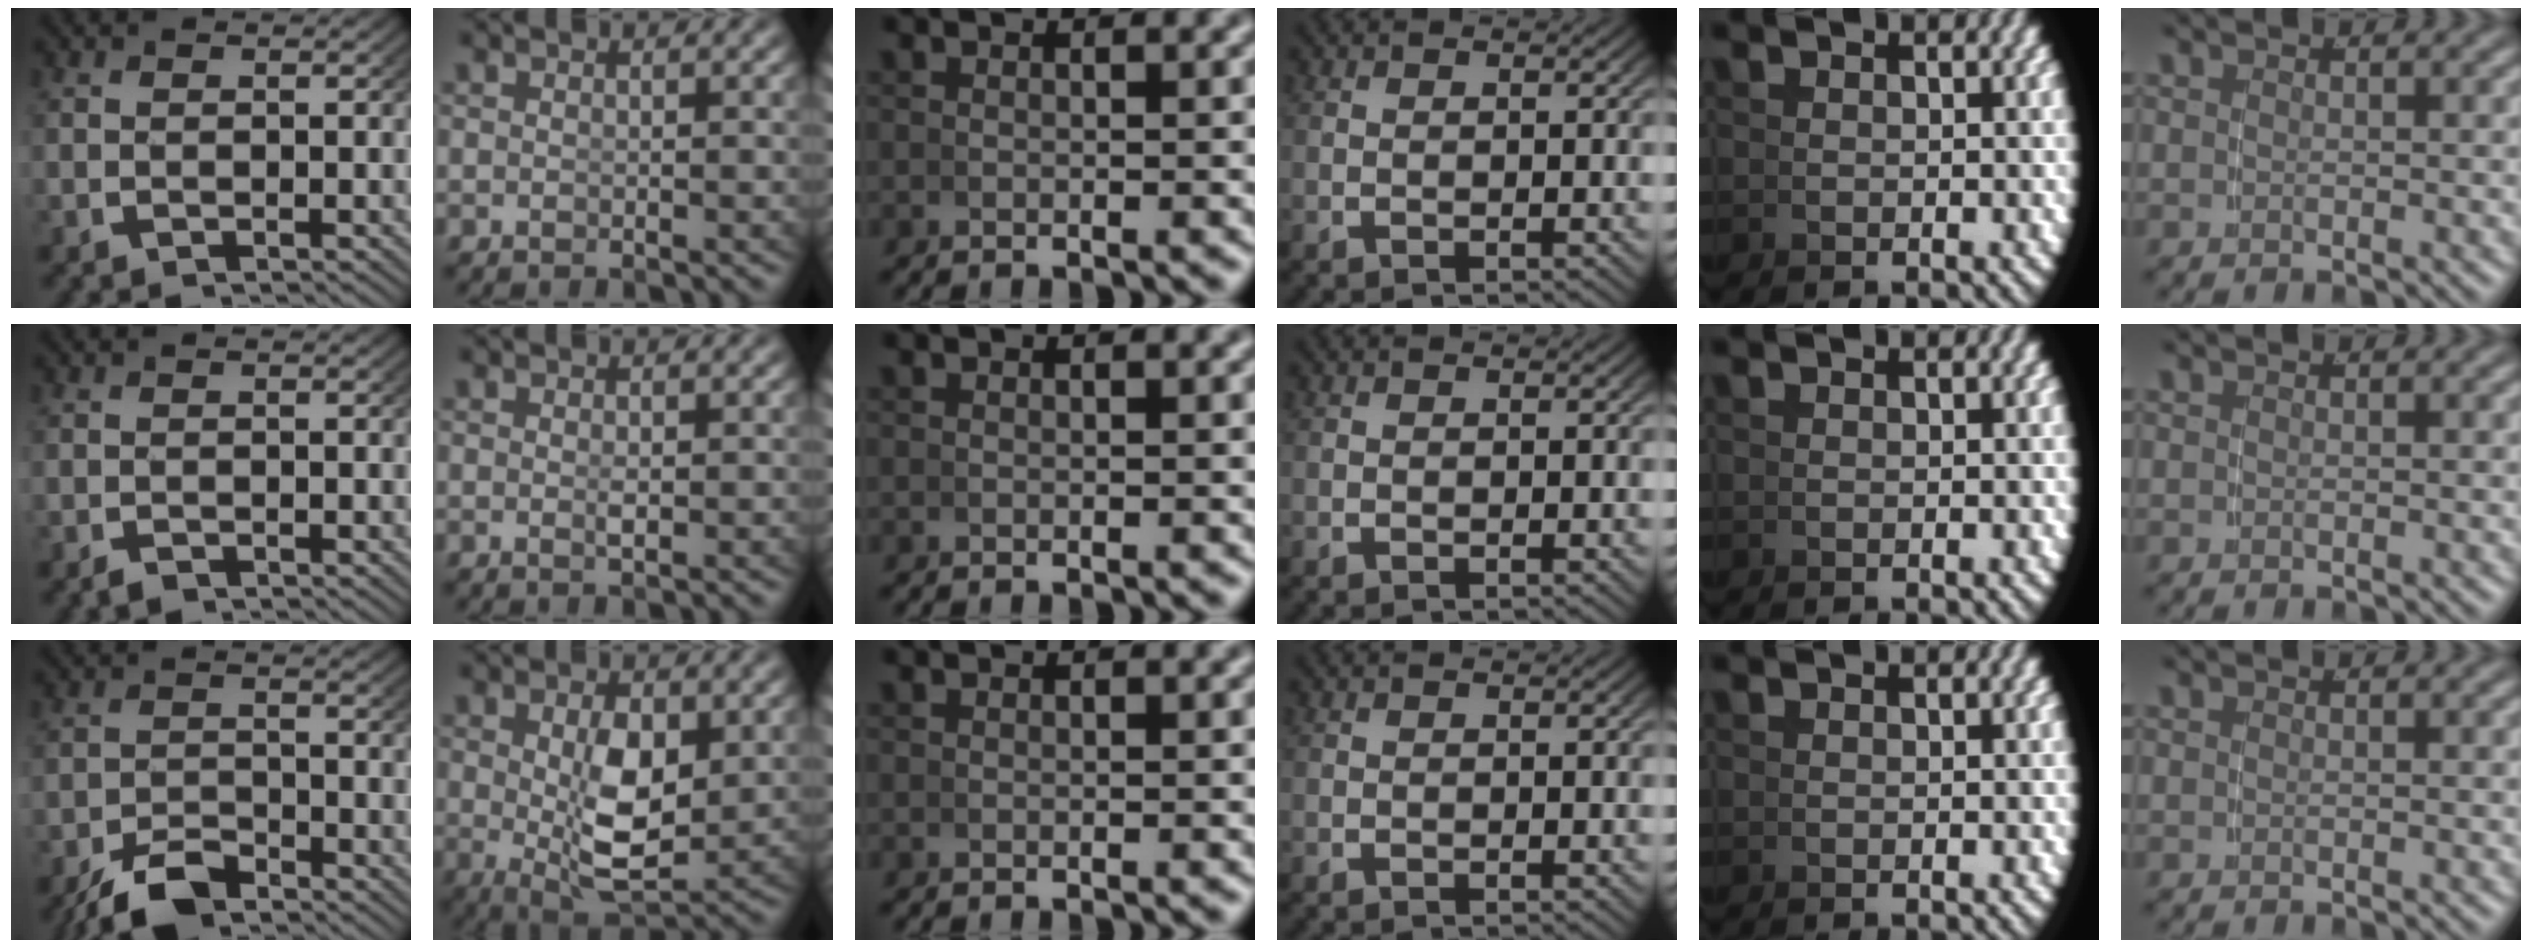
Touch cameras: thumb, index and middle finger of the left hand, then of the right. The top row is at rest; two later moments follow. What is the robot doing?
{"motion": "grasp_and_lifting", "object": "pen"}